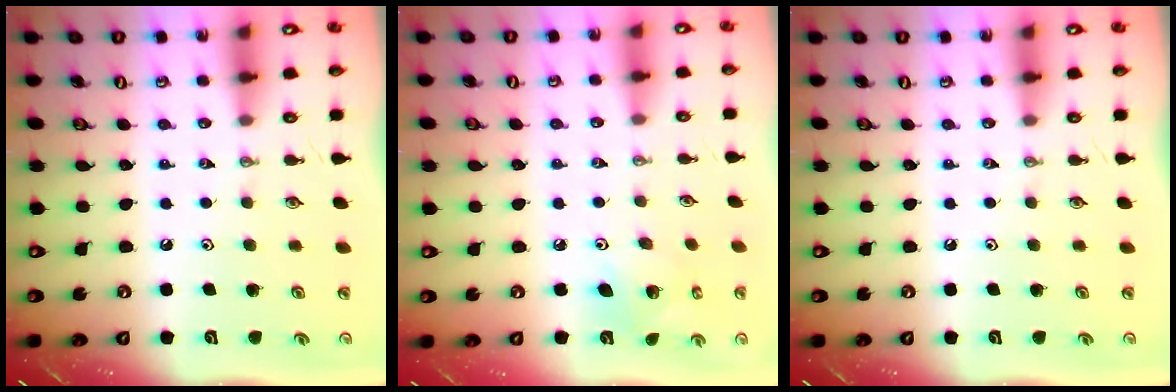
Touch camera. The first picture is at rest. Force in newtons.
{"total": 6.0, "press": 6.0, "slide": 0.2}
{"total": 0.0}